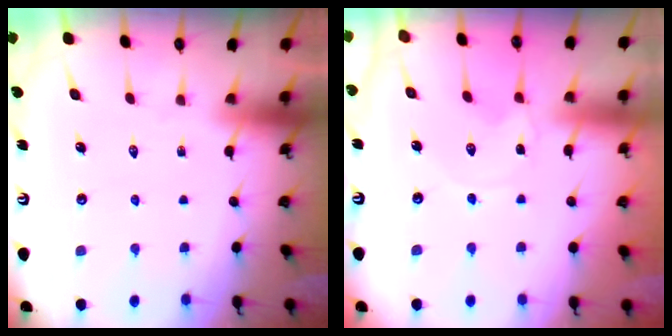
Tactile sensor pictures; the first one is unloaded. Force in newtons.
{"total": 0.0}